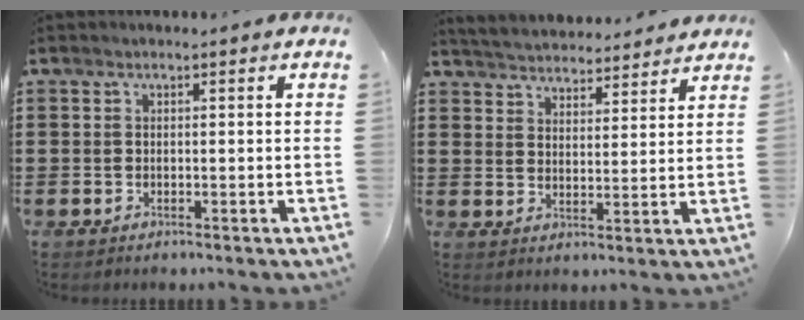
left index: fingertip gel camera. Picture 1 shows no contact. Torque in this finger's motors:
{"motor_torque": [1.23, -0.91, 0.27, 0.10]}